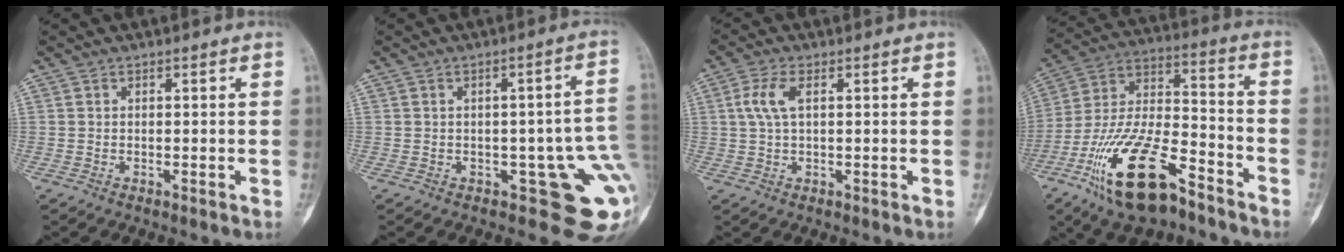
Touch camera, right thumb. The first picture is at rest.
{"total": 11.2, "force": [-2.2, 4.8, 9.9], "torque": [-0.085, 0.004, -0.021]}
{"total": 4.7, "force": [1.1, 2.2, 4.1], "torque": [-0.103, 0.010, 0.022]}
{"total": 21.2, "force": [-12.6, 8.1, 15.0], "torque": [-0.302, 0.064, -0.232]}